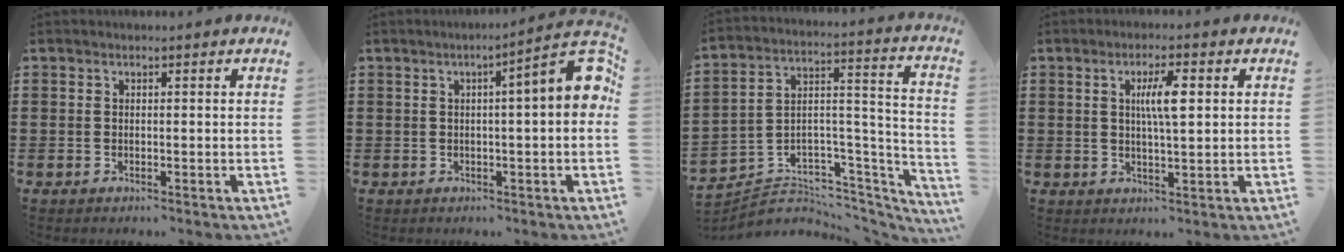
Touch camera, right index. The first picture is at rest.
{"total": 6.5, "force": [0.5, 0.8, 6.5], "torque": [-0.093, -0.013, 0.003]}
{"total": 3.8, "force": [-2.5, 2.9, 0.3], "torque": [-0.016, -0.012, -0.048]}
{"total": 5.4, "force": [1.1, 1.2, 5.1], "torque": [-0.102, 0.009, 0.015]}